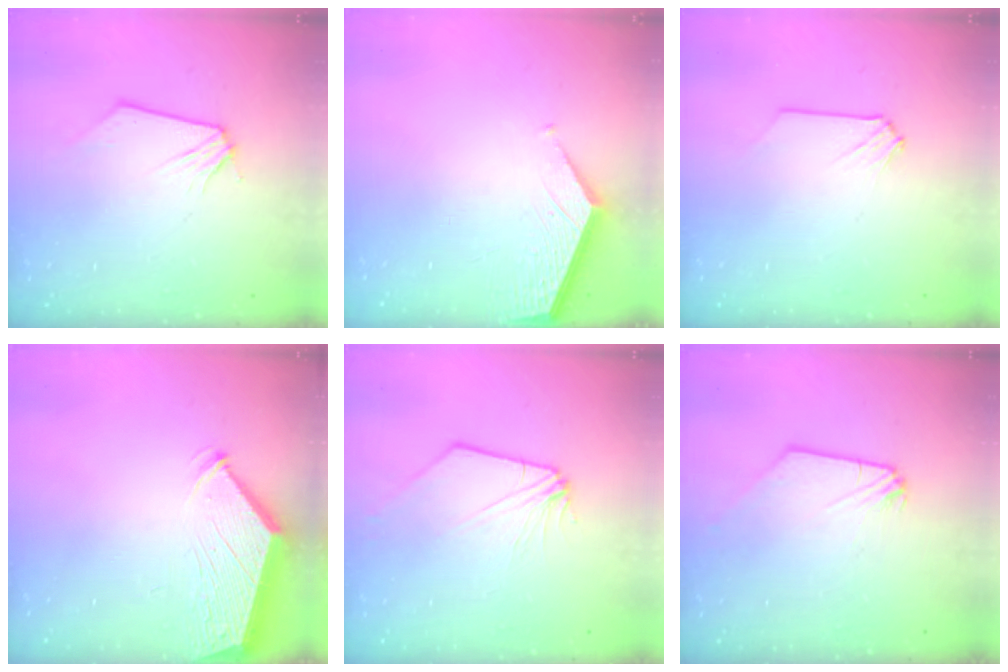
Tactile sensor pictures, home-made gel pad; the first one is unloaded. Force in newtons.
{"total": 3.7, "press": 3.7, "slide": 0.1}
{"total": 0.0}
{"total": 3.3, "press": 3.3, "slide": 0.5}
{"total": 0.0}
{"total": 0.0}